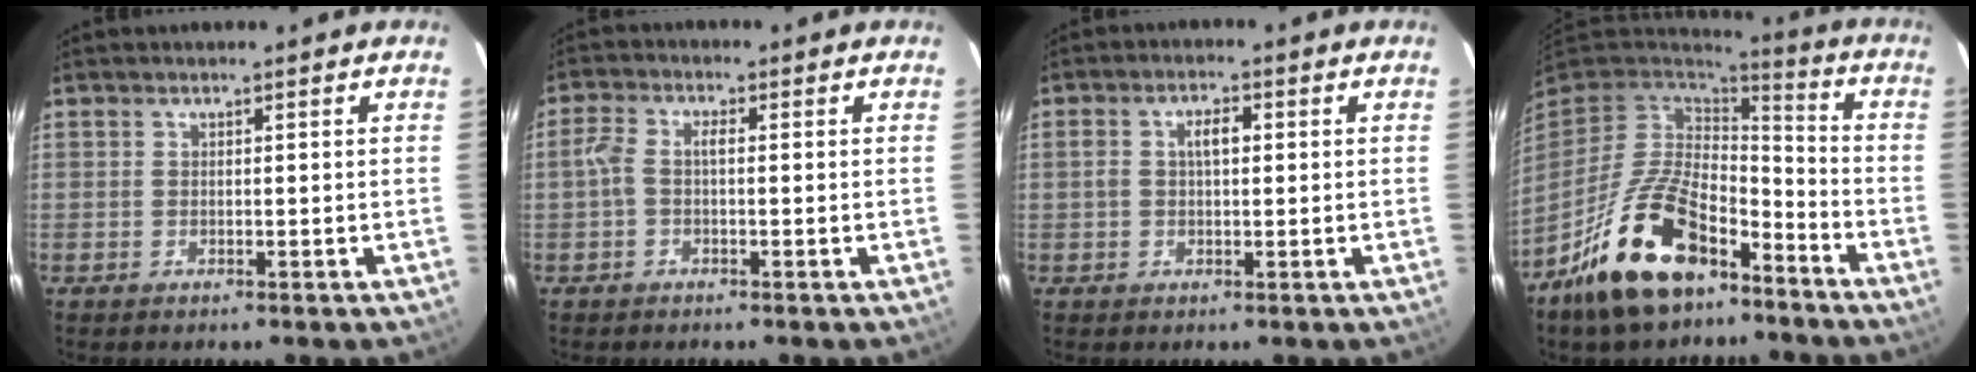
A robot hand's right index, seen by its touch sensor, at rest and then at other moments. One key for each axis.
{"total": 3.4, "fx": -0.4, "fy": 1.7, "fz": 2.9, "tx": -0.061, "ty": 0.010, "tz": -0.010}
{"total": 3.5, "fx": 0.5, "fy": 1.8, "fz": 2.9, "tx": -0.053, "ty": 0.011, "tz": 0.009}
{"total": 20.0, "fx": -12.0, "fy": 10.0, "fz": 12.5, "tx": -0.258, "ty": -0.008, "tz": -0.203}